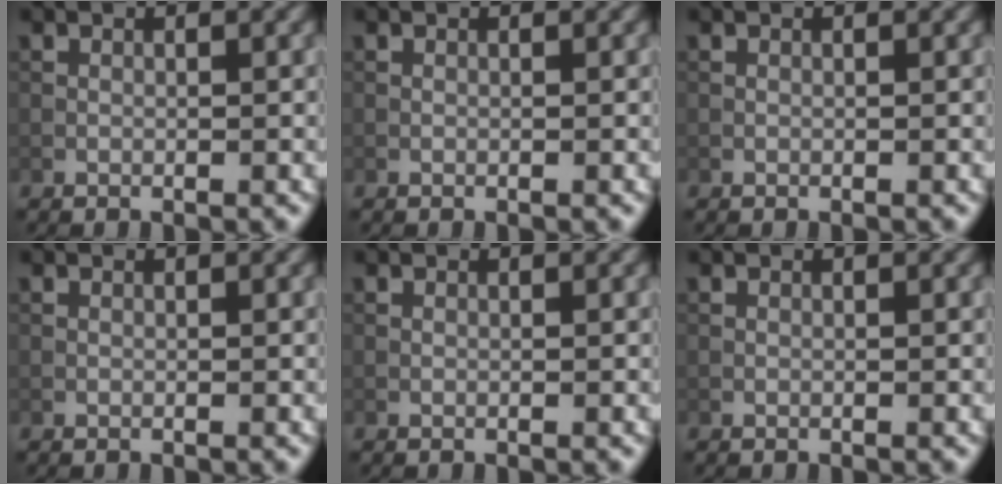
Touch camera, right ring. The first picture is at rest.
{"total": 0.0}
{"total": 0.0}
{"total": 0.0}
{"total": 0.0}
{"total": 0.0}